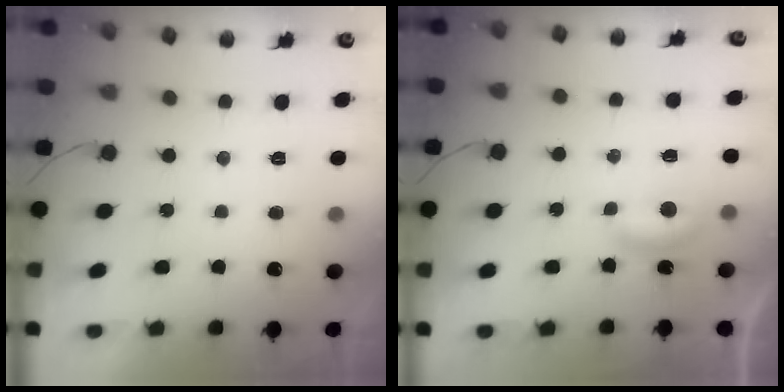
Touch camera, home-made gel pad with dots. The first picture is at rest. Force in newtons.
{"total": 4.1, "press": 4.1, "slide": 0.4}